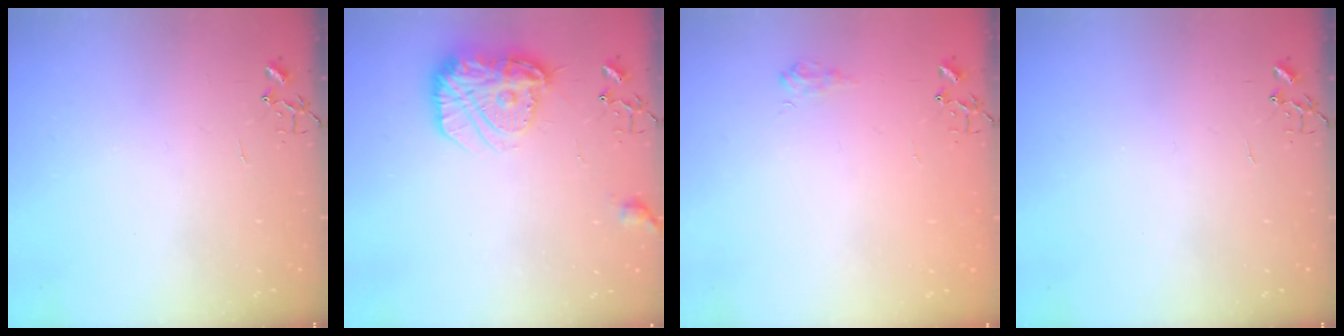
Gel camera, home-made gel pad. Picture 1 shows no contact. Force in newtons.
{"total": 16.1, "press": 16.0, "slide": 1.5}
{"total": 7.3, "press": 7.3, "slide": 0.8}
{"total": 0.0}